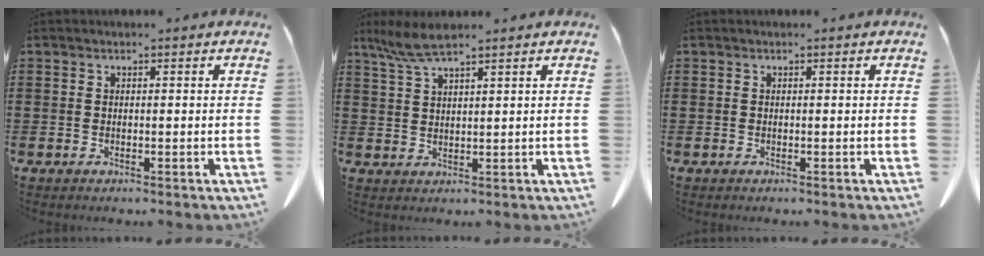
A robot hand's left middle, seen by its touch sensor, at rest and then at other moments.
{"total": 4.7, "force": [3.5, 0.6, 3.2], "torque": [-0.070, -0.001, 0.064]}
{"total": 0.0}